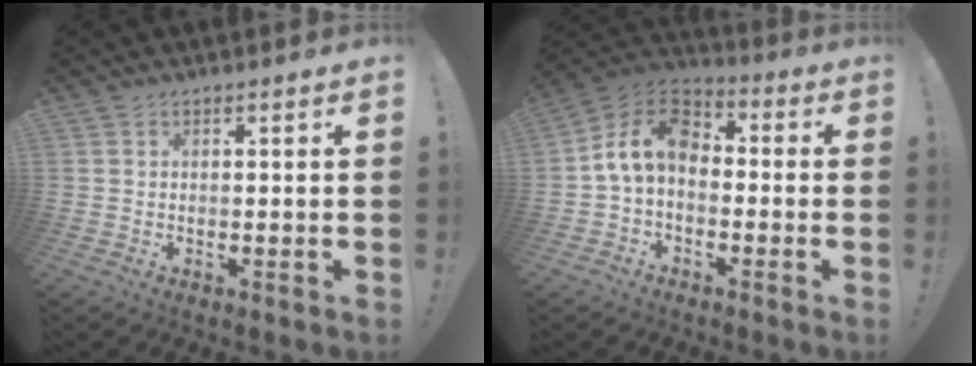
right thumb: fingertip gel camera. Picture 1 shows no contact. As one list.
[{"total": 11.5, "force": [0.5, 8.0, 8.3], "torque": [-0.152, 0.024, 0.016]}]